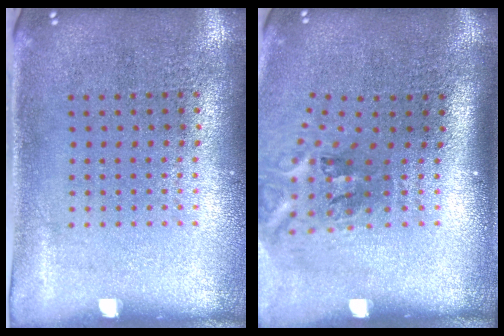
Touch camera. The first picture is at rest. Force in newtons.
{"total": 2.2, "press": 1.3, "slide": 1.8}